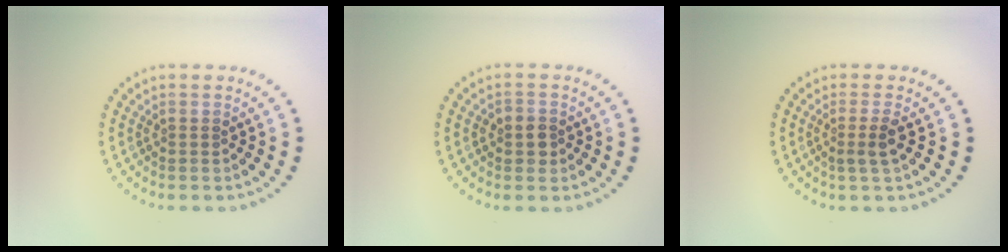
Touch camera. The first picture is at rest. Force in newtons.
{"total": 1.7, "press": 1.6, "slide": 0.3}
{"total": 1.7, "press": 1.3, "slide": 1.1}